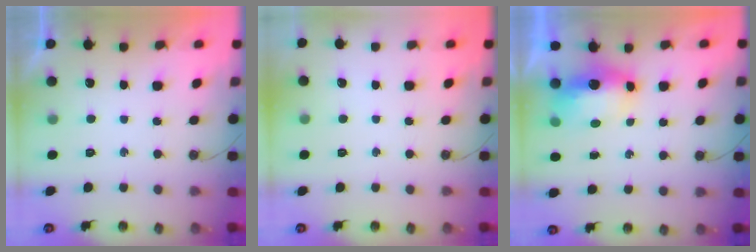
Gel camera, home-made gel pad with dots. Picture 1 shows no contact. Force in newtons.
{"total": 0.0}
{"total": 8.2, "press": 8.1, "slide": 0.9}